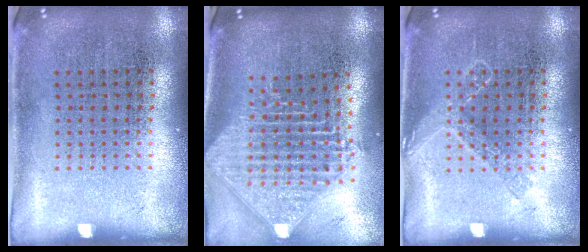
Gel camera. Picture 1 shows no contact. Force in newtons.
{"total": 2.3, "press": 1.8, "slide": 1.5}
{"total": 1.5, "press": 1.5, "slide": 0.3}